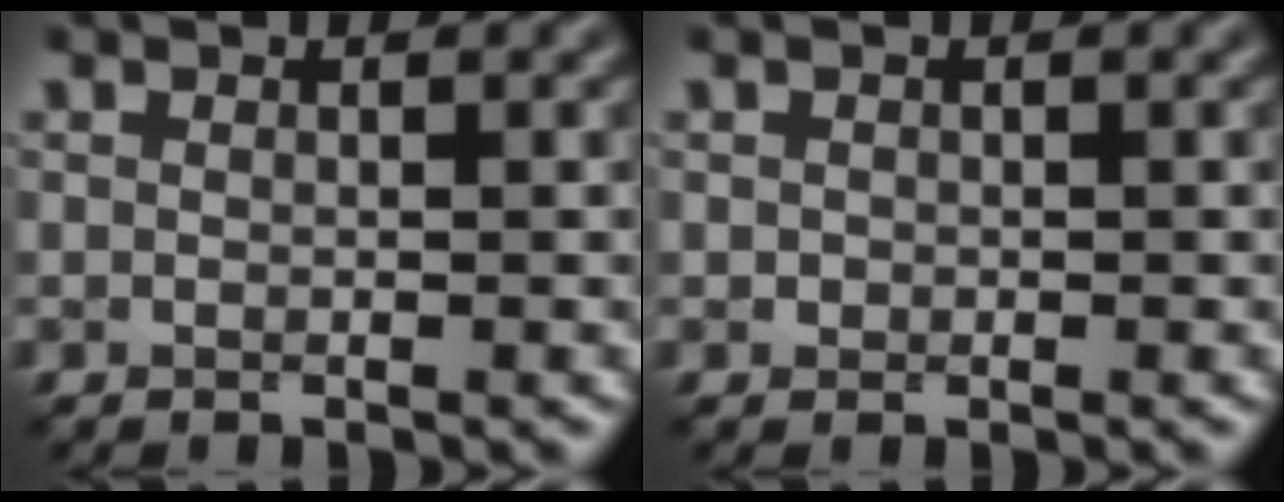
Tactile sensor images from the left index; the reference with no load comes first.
{"total": 0.5, "force": [0.0, 0.5, 0.1], "torque": [0.003, -0.003, -0.001]}